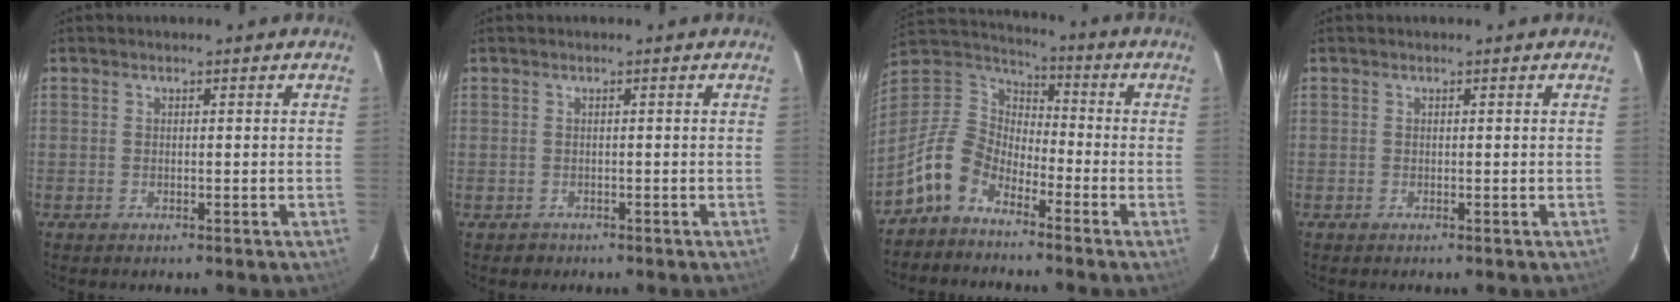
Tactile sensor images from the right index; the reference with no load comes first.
{"total": 1.7, "force": [-0.7, 1.6, 0.0], "torque": [-0.002, 0.005, -0.006]}
{"total": 10.8, "force": [-7.2, 6.4, 4.8], "torque": [-0.108, 0.025, -0.153]}
{"total": 0.0}